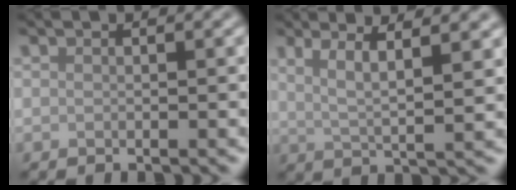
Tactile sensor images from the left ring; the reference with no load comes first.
{"total": 5.2, "force": [2.5, 1.2, 4.5], "torque": [-0.074, 0.003, 0.046]}